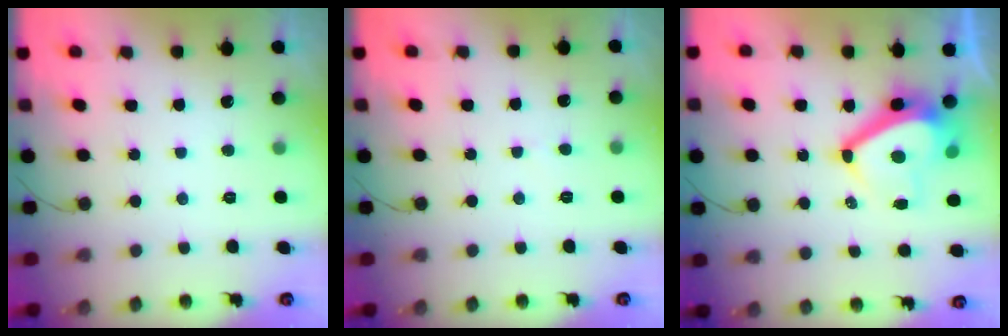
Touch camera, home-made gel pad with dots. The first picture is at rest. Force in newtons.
{"total": 2.1, "press": 2.1, "slide": 0.2}
{"total": 10.8, "press": 10.4, "slide": 3.1}